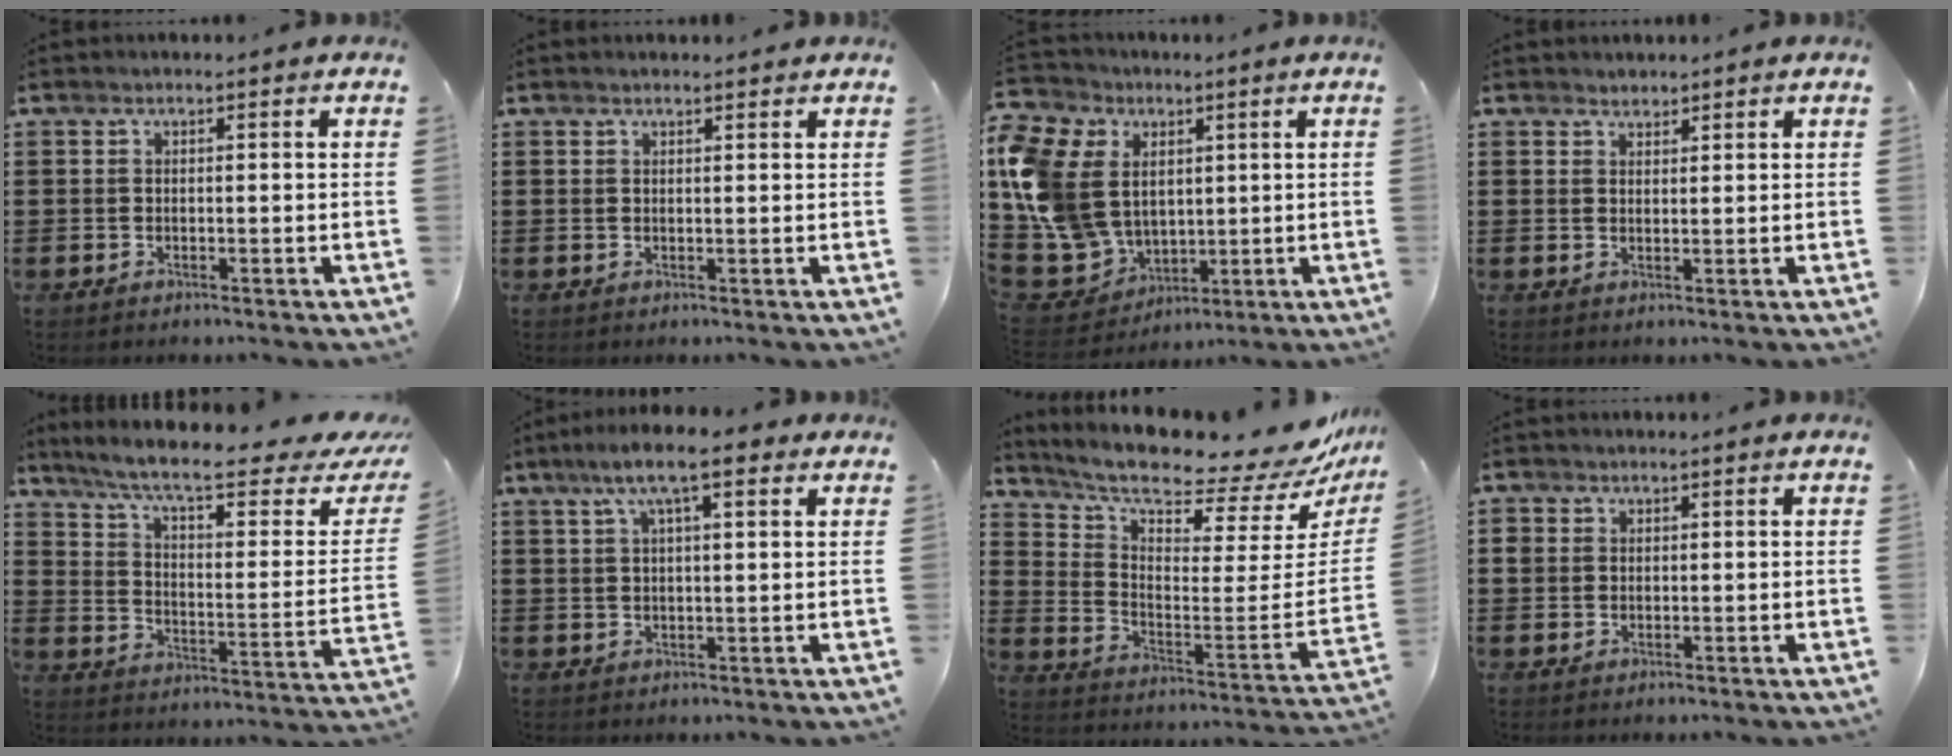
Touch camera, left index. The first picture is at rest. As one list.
[{"total": 0.9, "force": [0.8, 0.1, 0.3], "torque": [-0.005, 0.000, 0.016]}, {"total": 15.0, "force": [3.1, 11.9, 8.6], "torque": [-0.251, -0.012, 0.058]}, {"total": 1.4, "force": [1.3, 0.4, -0.2], "torque": [0.001, 0.001, 0.026]}, {"total": 9.6, "force": [6.9, 1.1, 6.7], "torque": [-0.142, -0.043, 0.111]}, {"total": 7.8, "force": [4.2, 1.7, 6.3], "torque": [-0.121, 0.010, 0.070]}, {"total": 8.2, "force": [7.1, 0.4, 3.9], "torque": [-0.086, -0.080, 0.112]}, {"total": 1.4, "force": [0.6, 1.3, 0.2], "torque": [-0.007, 0.007, 0.009]}]